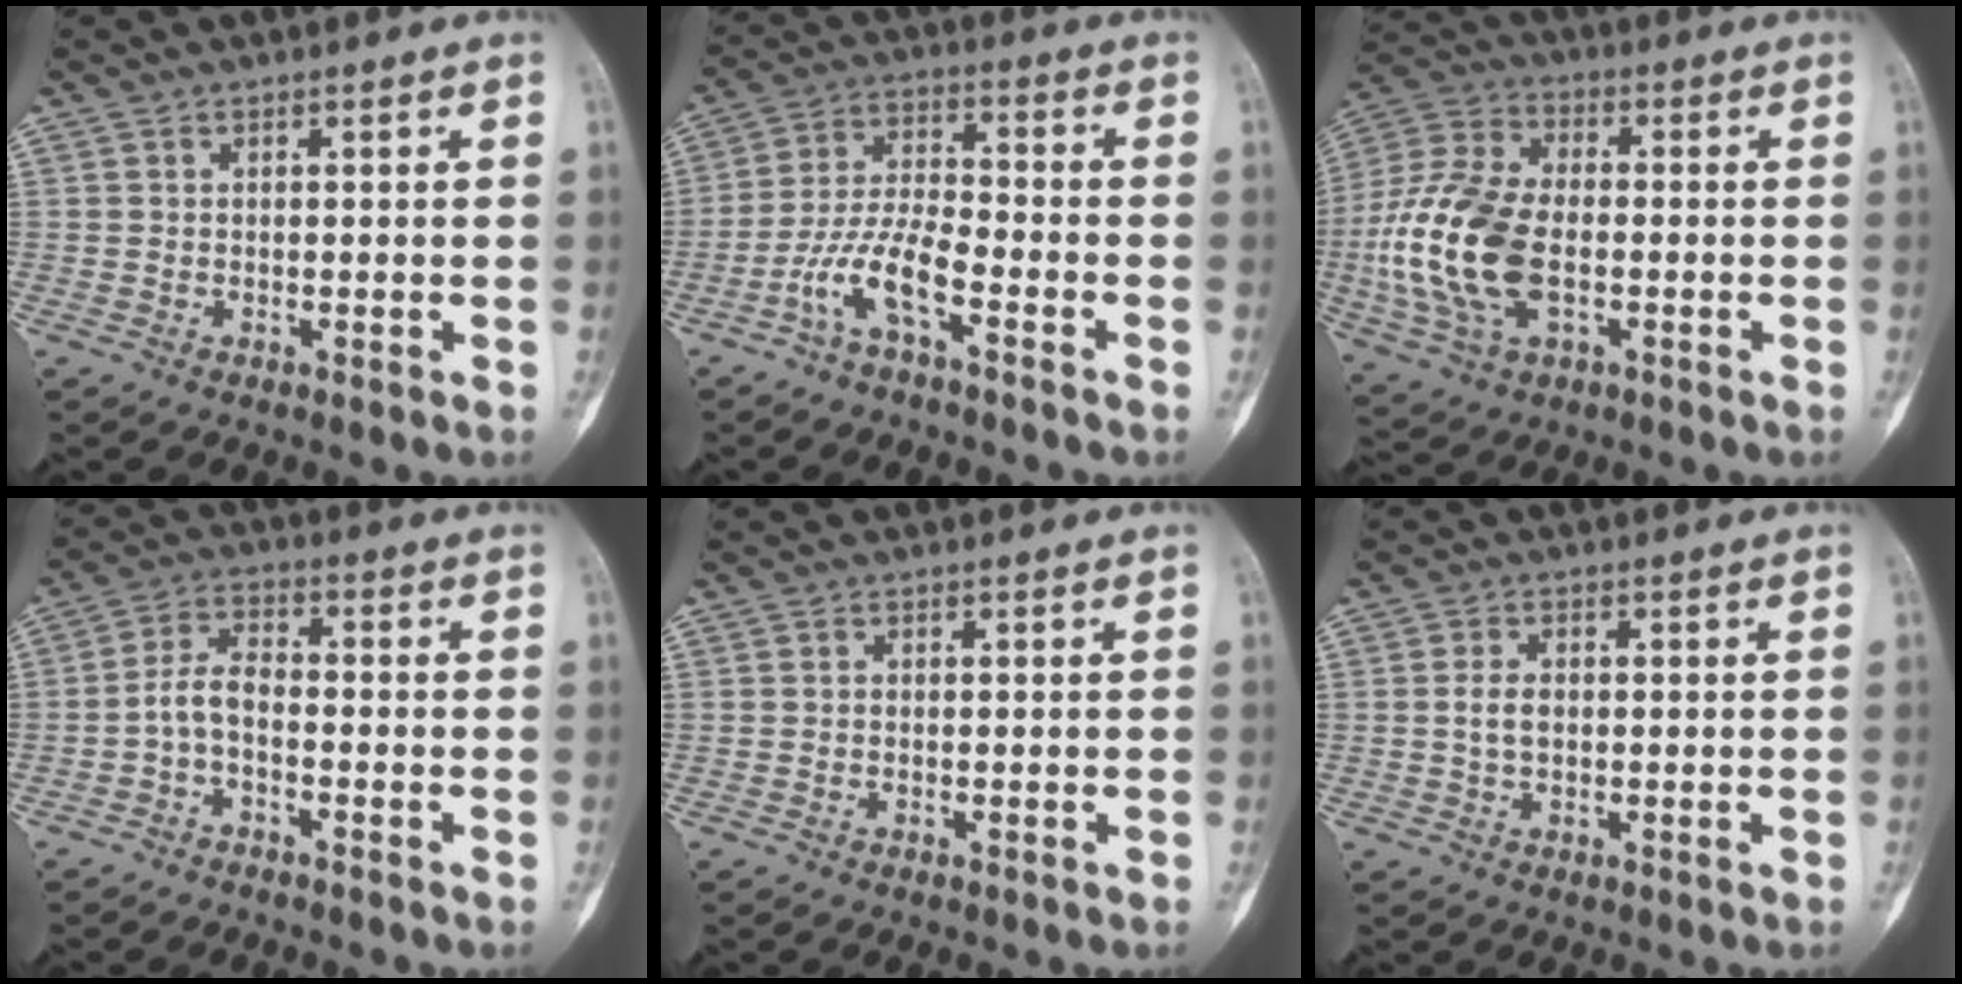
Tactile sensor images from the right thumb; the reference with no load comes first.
{"total": 8.6, "force": [-4.7, 2.4, 6.7], "torque": [-0.142, 0.039, -0.097]}
{"total": 17.8, "force": [-2.7, 10.3, 14.3], "torque": [-0.305, 0.013, -0.049]}
{"total": 5.0, "force": [-1.9, 2.4, 3.9], "torque": [-0.076, 0.029, -0.046]}
{"total": 0.0}
{"total": 3.0, "force": [0.0, 1.9, 2.3], "torque": [-0.042, 0.004, -0.003]}